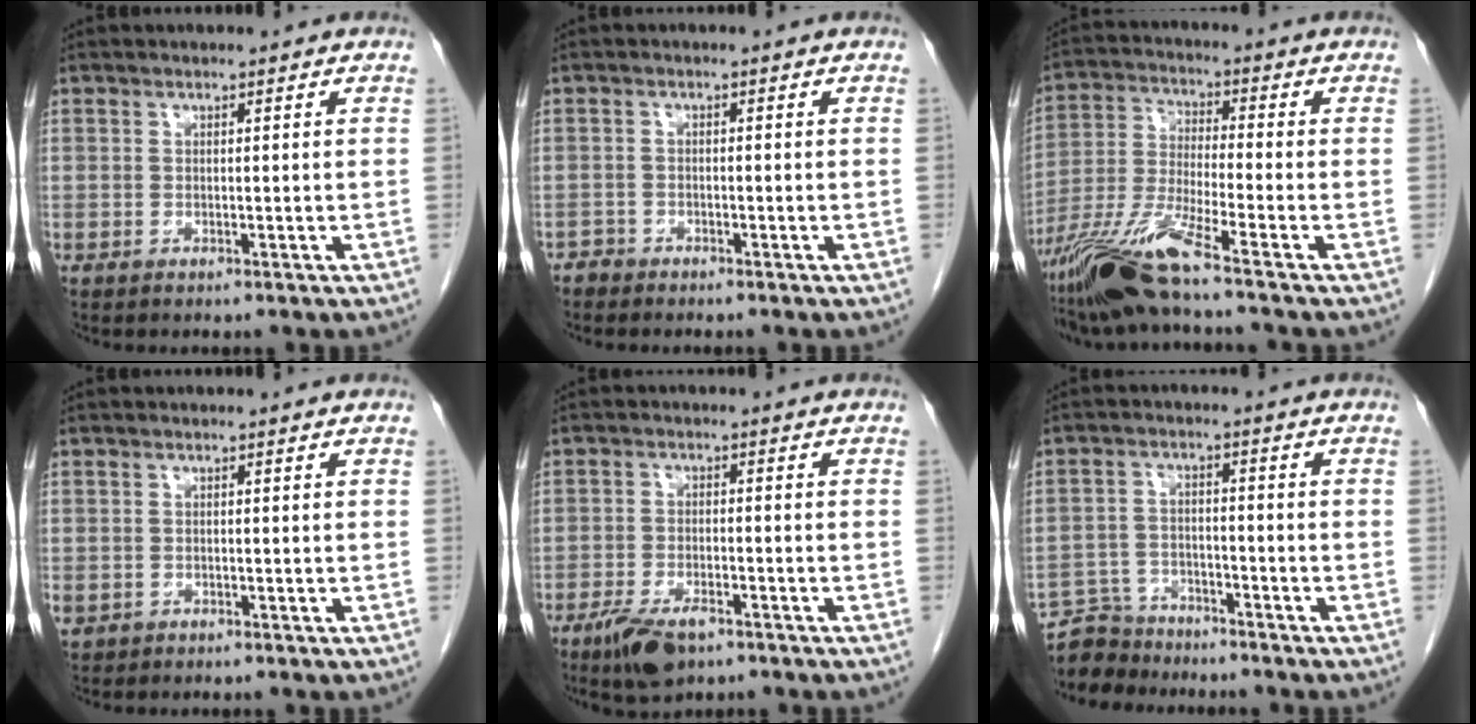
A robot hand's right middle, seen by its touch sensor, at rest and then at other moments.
{"total": 1.3, "force": [-1.2, 0.4, -0.4], "torque": [0.008, 0.001, -0.025]}
{"total": 11.1, "force": [-8.1, -1.0, 7.5], "torque": [-0.160, -0.025, -0.156]}
{"total": 1.2, "force": [-0.4, 1.0, 0.4], "torque": [-0.011, 0.003, -0.002]}
{"total": 6.6, "force": [-4.4, 2.4, 4.3], "torque": [-0.083, -0.008, -0.072]}
{"total": 6.3, "force": [-5.9, 2.1, -0.5], "torque": [0.008, 0.002, -0.110]}